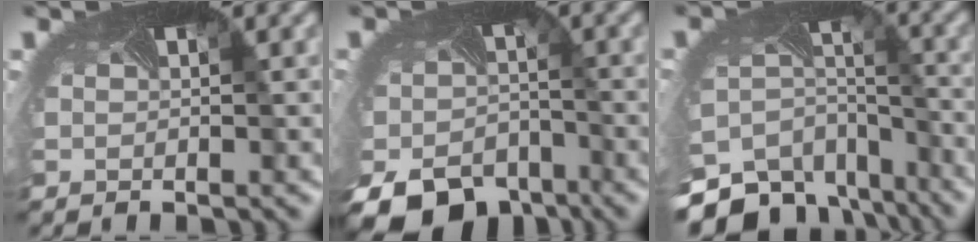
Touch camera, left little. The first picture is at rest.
{"total": 10.9, "force": [-7.3, 7.0, 4.2], "torque": [-0.118, -0.067, -0.098]}
{"total": 11.3, "force": [-8.6, 6.6, 3.1], "torque": [-0.098, -0.034, -0.114]}